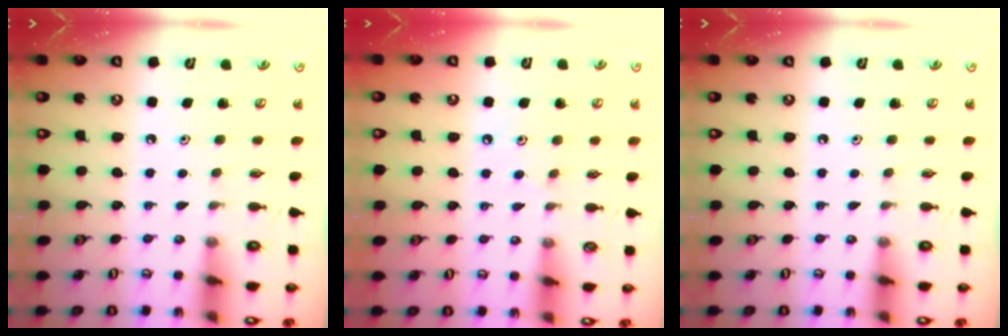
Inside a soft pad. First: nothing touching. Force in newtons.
{"total": 5.2, "press": 5.2, "slide": 0.6}
{"total": 0.0}